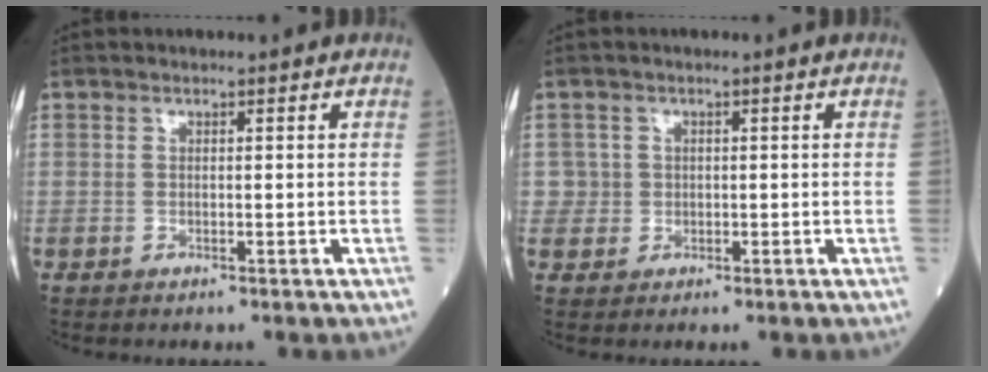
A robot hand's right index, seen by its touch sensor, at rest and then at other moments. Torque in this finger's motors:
{"motor_torque": [0.34, -0.24, 0.11, 0.06]}